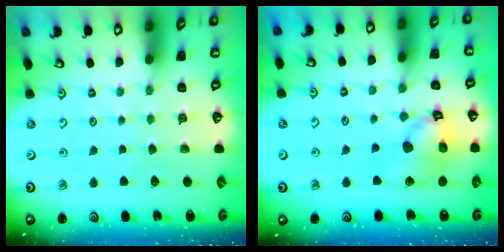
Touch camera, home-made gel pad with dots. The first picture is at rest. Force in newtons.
{"total": 13.7, "press": 13.6, "slide": 1.8}